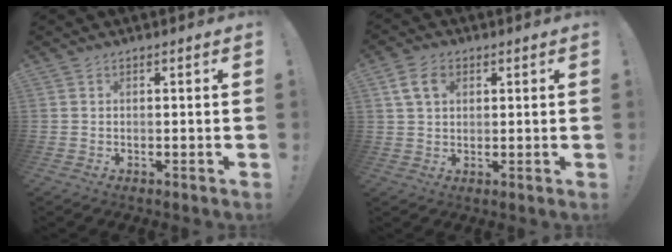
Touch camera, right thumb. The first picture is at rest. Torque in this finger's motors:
{"motor_torque": [0.17, 0.36, 0.01, 0.06, 0.23]}